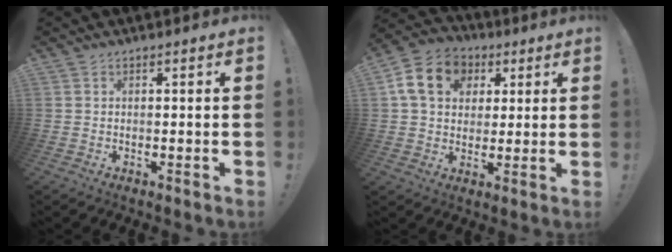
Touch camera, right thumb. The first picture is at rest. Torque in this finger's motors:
{"motor_torque": [0.50, 1.11, 1.15, -0.09, 0.09]}